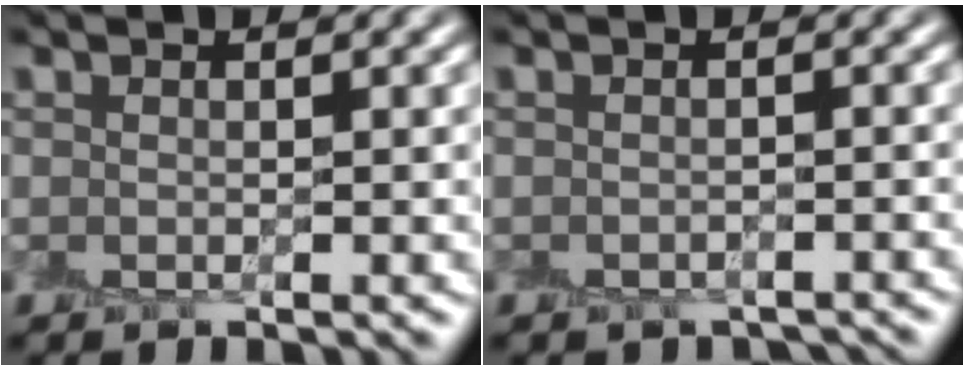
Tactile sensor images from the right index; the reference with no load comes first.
{"total": 1.6, "force": [-1.5, 0.3, -0.1], "torque": [0.007, -0.010, -0.023]}